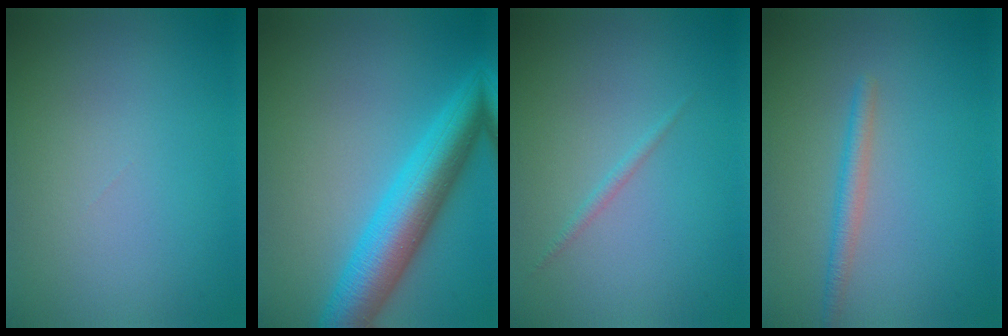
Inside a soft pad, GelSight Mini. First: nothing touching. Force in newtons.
{"total": 7.7, "press": 7.7, "slide": 0.1}
{"total": 0.7, "press": 0.7, "slide": 0.1}
{"total": 1.8, "press": 1.8, "slide": 0.1}